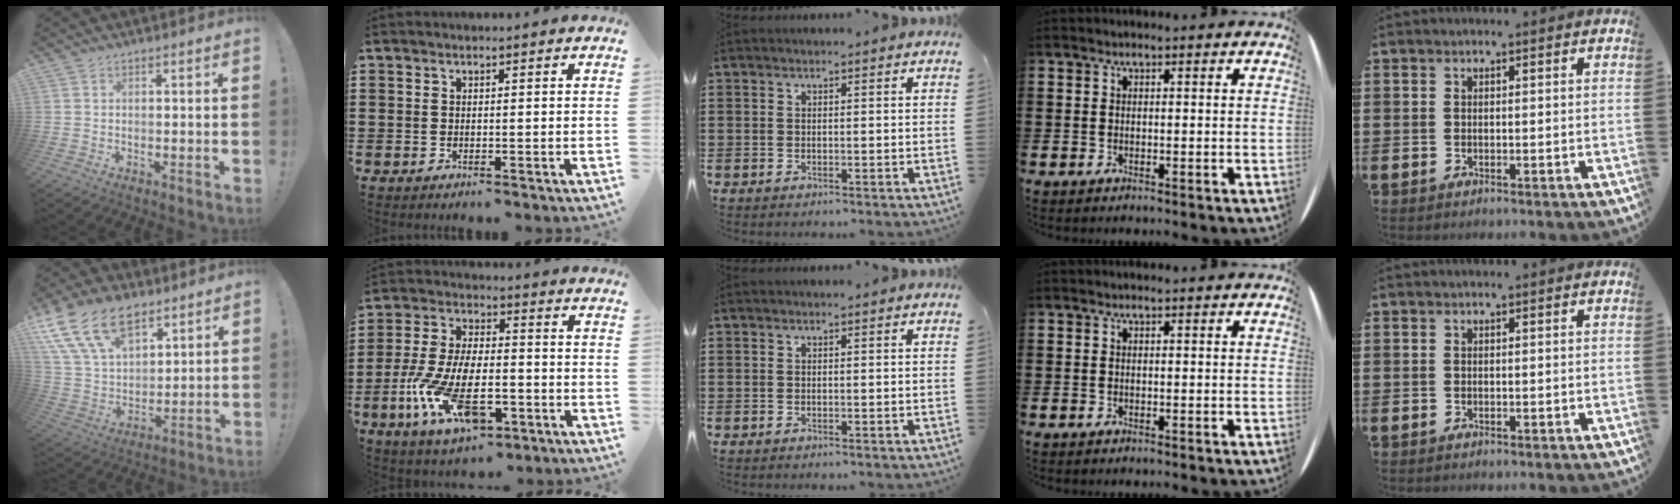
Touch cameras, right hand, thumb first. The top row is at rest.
{"thumb": {"total": 18.5, "force": [11.1, 11.0, 10.0], "torque": [-0.195, -0.058, 0.209]}, "index": {"total": 13.6, "force": [-5.2, 6.0, 11.0], "torque": [-0.252, -0.003, -0.101]}}